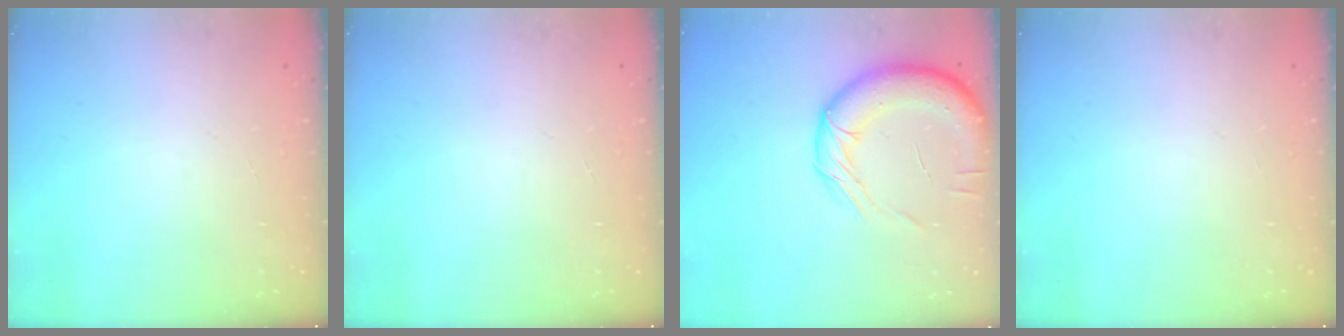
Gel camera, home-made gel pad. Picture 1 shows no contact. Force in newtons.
{"total": 0.0}
{"total": 14.4, "press": 14.2, "slide": 2.3}
{"total": 0.0}